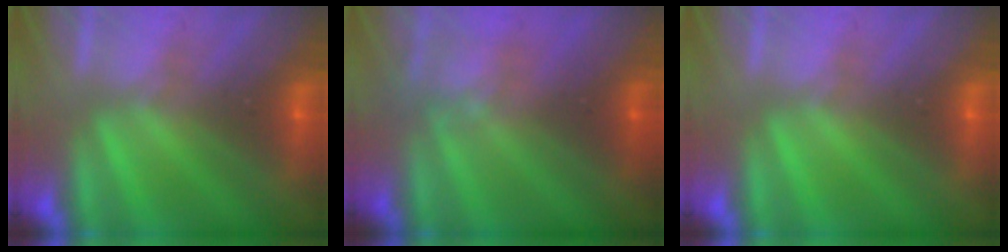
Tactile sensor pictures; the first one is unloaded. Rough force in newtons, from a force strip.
{"total": 2.6}
{"total": 0.0}